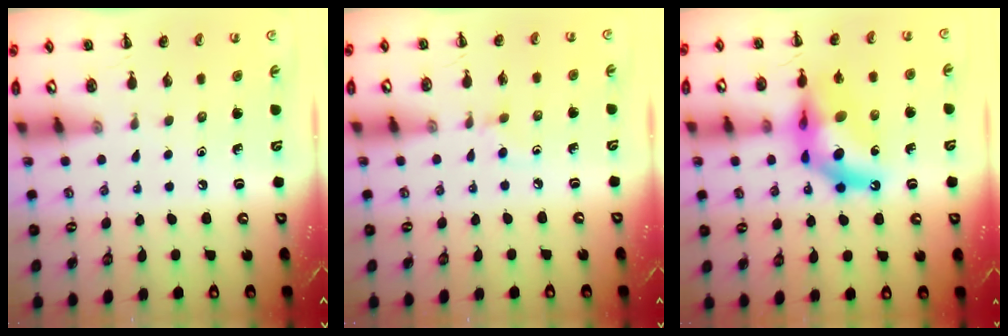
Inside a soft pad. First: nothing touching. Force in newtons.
{"total": 2.7, "press": 2.5, "slide": 1.0}
{"total": 15.1, "press": 14.6, "slide": 3.8}